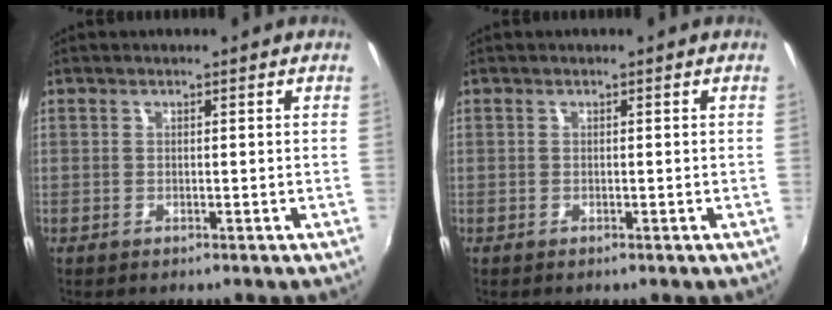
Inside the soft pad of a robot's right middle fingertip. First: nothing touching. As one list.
[{"total": 0.0}]